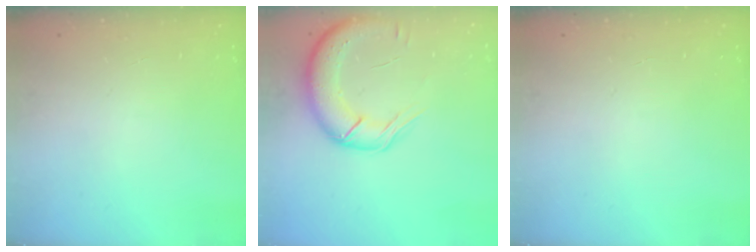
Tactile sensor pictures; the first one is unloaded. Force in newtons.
{"total": 14.4, "press": 14.0, "slide": 3.5}
{"total": 0.0}